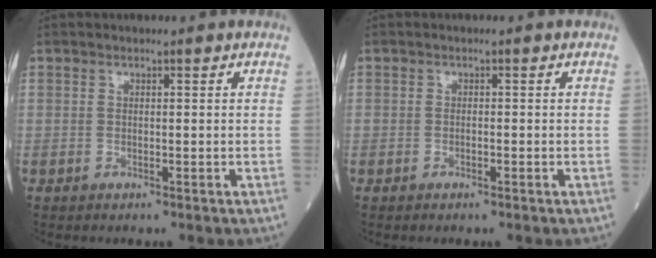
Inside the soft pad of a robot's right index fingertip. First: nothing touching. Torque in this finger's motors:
{"motor_torque": [-0.21, 0.12, -0.07, -0.01]}